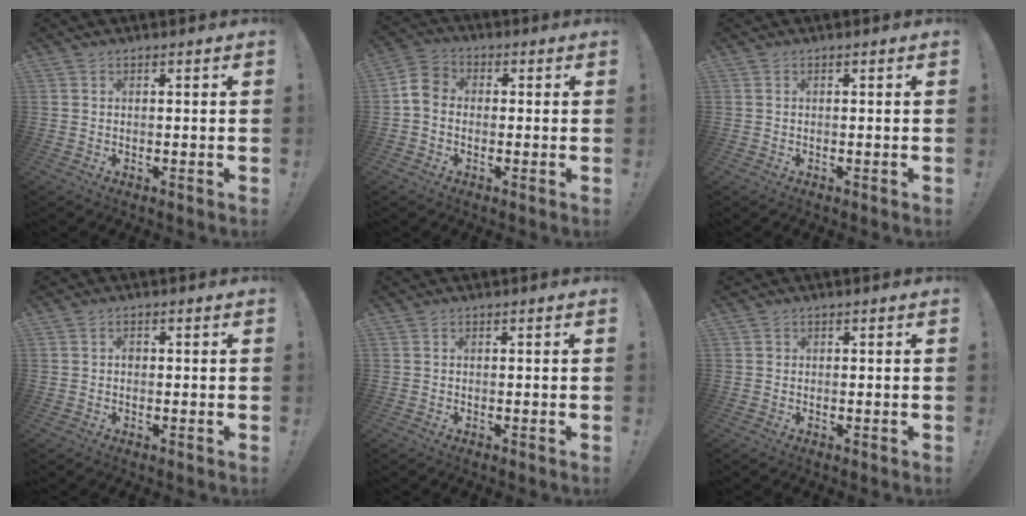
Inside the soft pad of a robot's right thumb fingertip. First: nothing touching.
{"total": 6.0, "force": [-0.9, 4.8, 3.5], "torque": [-0.066, 0.022, -0.010]}
{"total": 0.0}
{"total": 1.1, "force": [-0.4, 0.8, 0.6], "torque": [-0.017, 0.007, -0.008]}
{"total": 0.0}
{"total": 0.6, "force": [0.2, 0.6, 0.0], "torque": [0.002, 0.000, 0.003]}